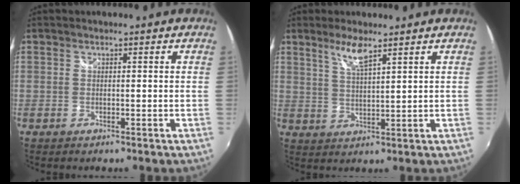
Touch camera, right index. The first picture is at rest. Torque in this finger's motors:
{"motor_torque": [0.45, 0.33, 0.11, 0.07]}